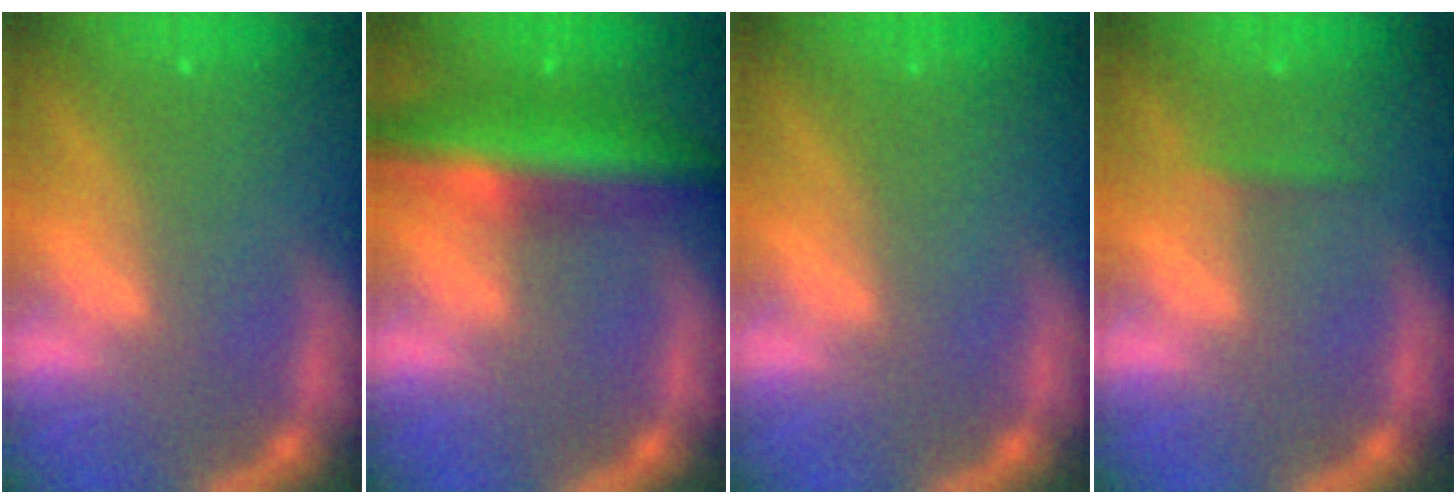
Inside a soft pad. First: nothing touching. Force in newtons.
{"total": 7.9}
{"total": 0.0}
{"total": 0.9}